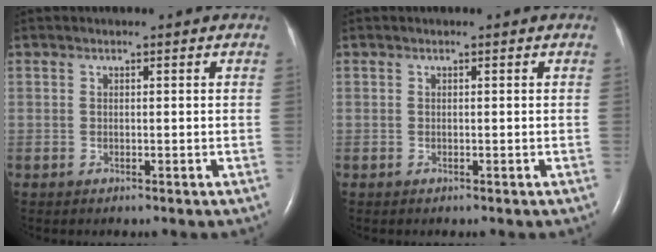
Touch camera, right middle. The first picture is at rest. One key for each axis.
{"total": 0.0}